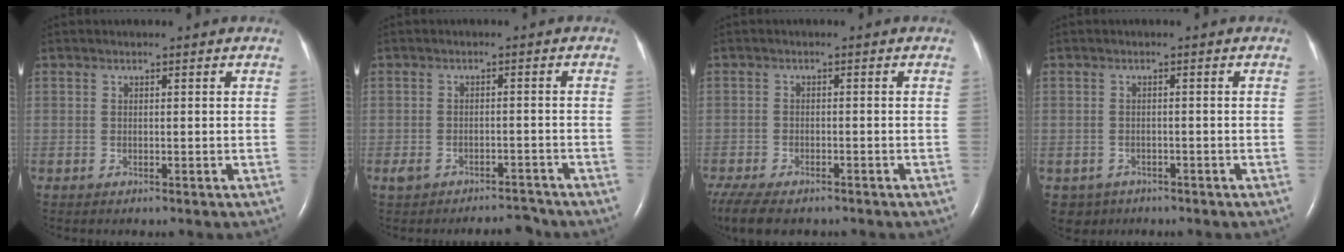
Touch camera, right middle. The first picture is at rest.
{"total": 3.9, "force": [-3.3, 1.4, 1.4], "torque": [-0.030, 0.008, -0.049]}
{"total": 11.2, "force": [-8.3, 4.7, 5.9], "torque": [-0.134, -0.012, -0.123]}
{"total": 3.0, "force": [-1.9, 2.3, 0.0], "torque": [-0.004, 0.005, -0.027]}